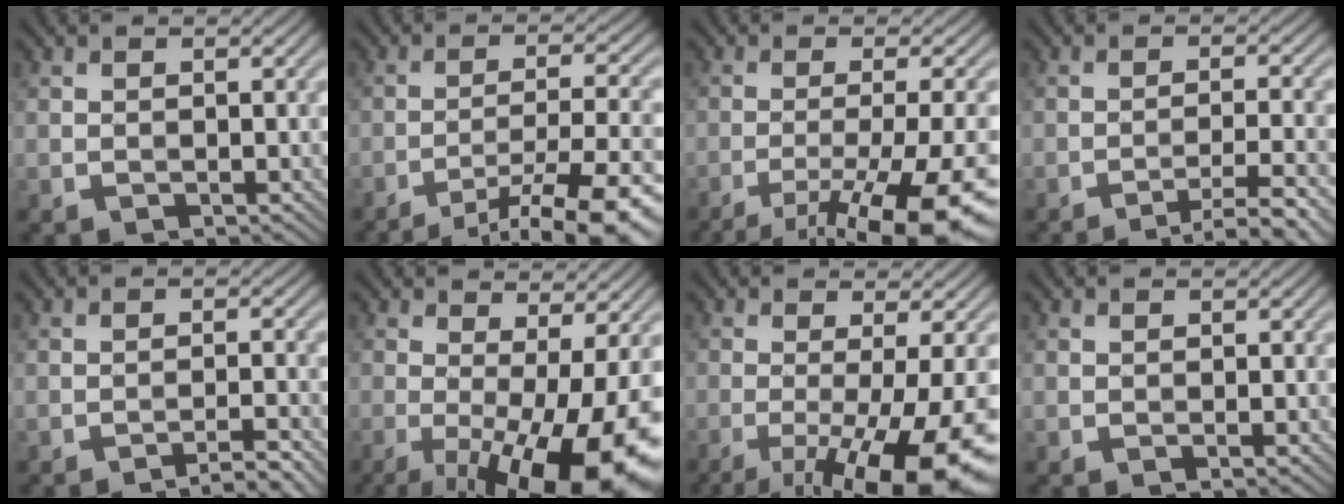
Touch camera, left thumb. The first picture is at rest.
{"total": 13.2, "force": [-9.2, 2.8, 9.0], "torque": [-0.142, -0.004, -0.126]}
{"total": 13.4, "force": [-8.2, 2.7, 10.3], "torque": [-0.165, -0.005, -0.117]}
{"total": 5.8, "force": [-3.9, 0.7, 4.3], "torque": [-0.072, 0.014, -0.066]}
{"total": 3.7, "force": [-2.7, 0.3, 2.5], "torque": [-0.036, 0.013, -0.052]}
{"total": 16.1, "force": [-5.2, 4.8, 14.5], "torque": [-0.213, -0.008, -0.067]}
{"total": 13.3, "force": [-5.7, 3.0, 11.6], "torque": [-0.170, -0.009, -0.080]}
{"total": 0.5, "force": [-0.1, 0.0, 0.5], "torque": [-0.010, -0.002, -0.004]}